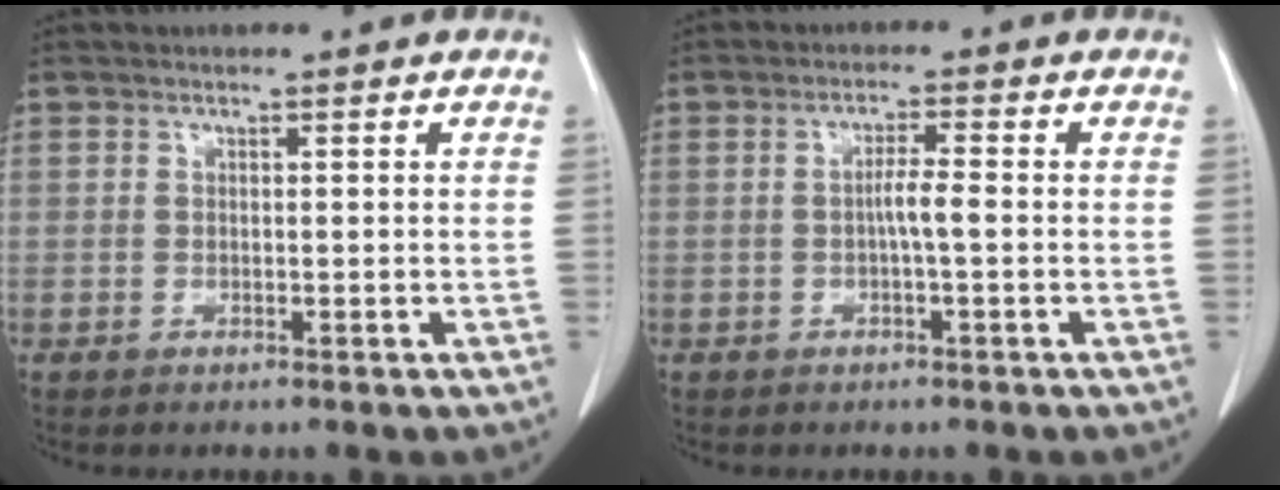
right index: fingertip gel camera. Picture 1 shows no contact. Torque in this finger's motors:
{"motor_torque": [0.56, -0.23, 0.39, 0.07]}